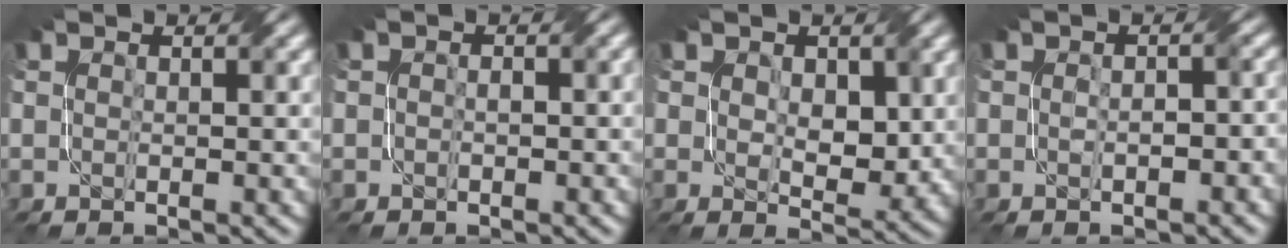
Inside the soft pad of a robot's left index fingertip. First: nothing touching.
{"total": 1.0, "force": [0.0, 0.6, 0.7], "torque": [-0.014, 0.000, -0.005]}
{"total": 3.9, "force": [1.1, 2.6, 2.8], "torque": [-0.051, -0.011, 0.019]}
{"total": 2.1, "force": [-0.5, 1.2, 1.7], "torque": [-0.029, -0.002, -0.004]}